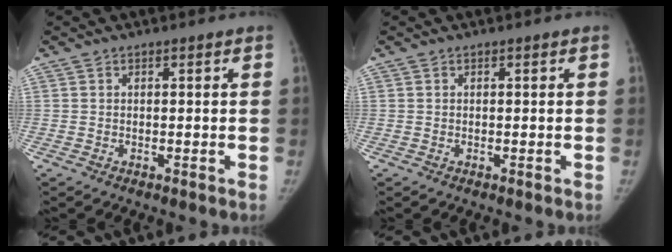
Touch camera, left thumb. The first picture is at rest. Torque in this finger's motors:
{"motor_torque": [0.27, -0.02, 0.62, 0.04, 0.07]}